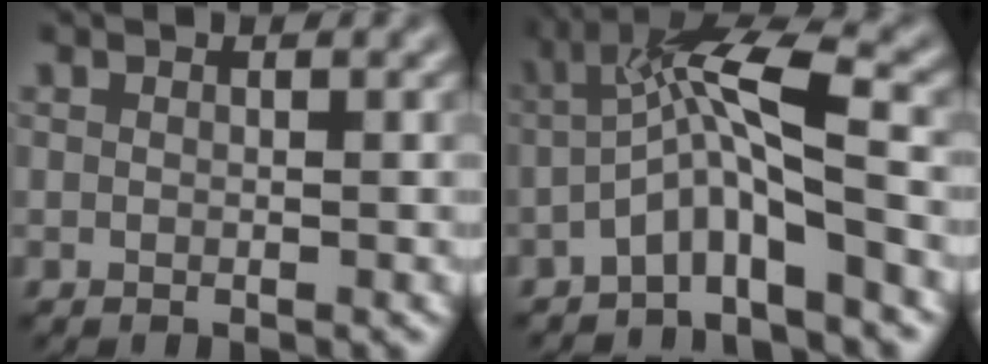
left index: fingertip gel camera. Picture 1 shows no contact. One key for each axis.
{"total": 6.1, "fx": -1.9, "fy": 1.2, "fz": 5.6, "tx": -0.104, "ty": 0.020, "tz": -0.047}